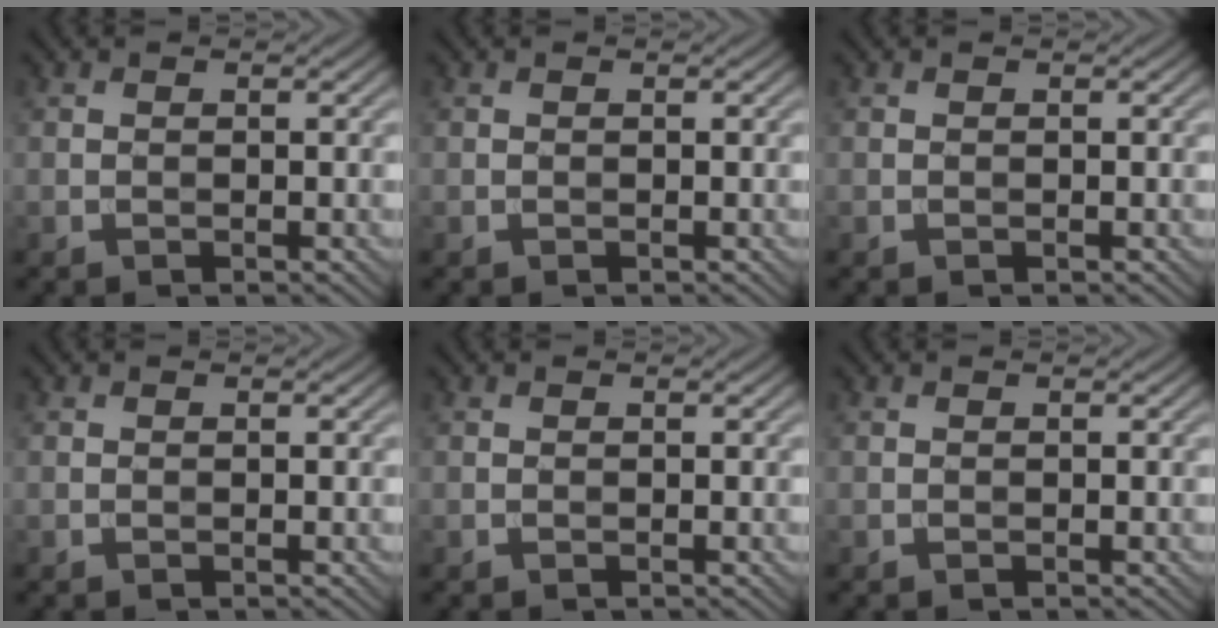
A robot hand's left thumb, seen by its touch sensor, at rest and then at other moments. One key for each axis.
{"total": 0.0}
{"total": 0.0}
{"total": 0.0}
{"total": 0.0}
{"total": 0.0}